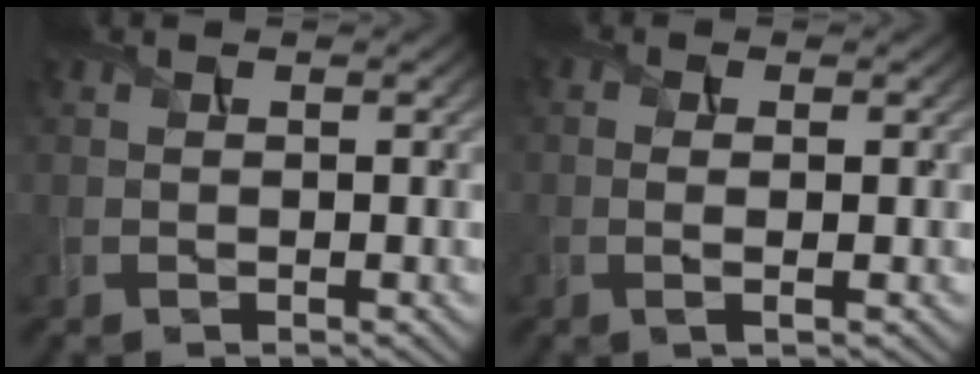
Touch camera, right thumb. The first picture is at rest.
{"total": 1.6, "force": [-0.2, 0.4, 1.6], "torque": [-0.036, -0.001, -0.005]}